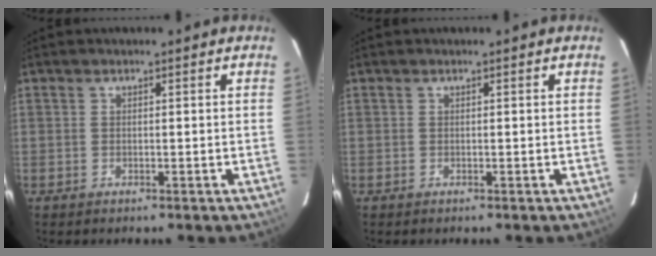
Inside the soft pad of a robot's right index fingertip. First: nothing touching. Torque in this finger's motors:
{"motor_torque": [-0.01, 0.01, 0.01, 0.00]}